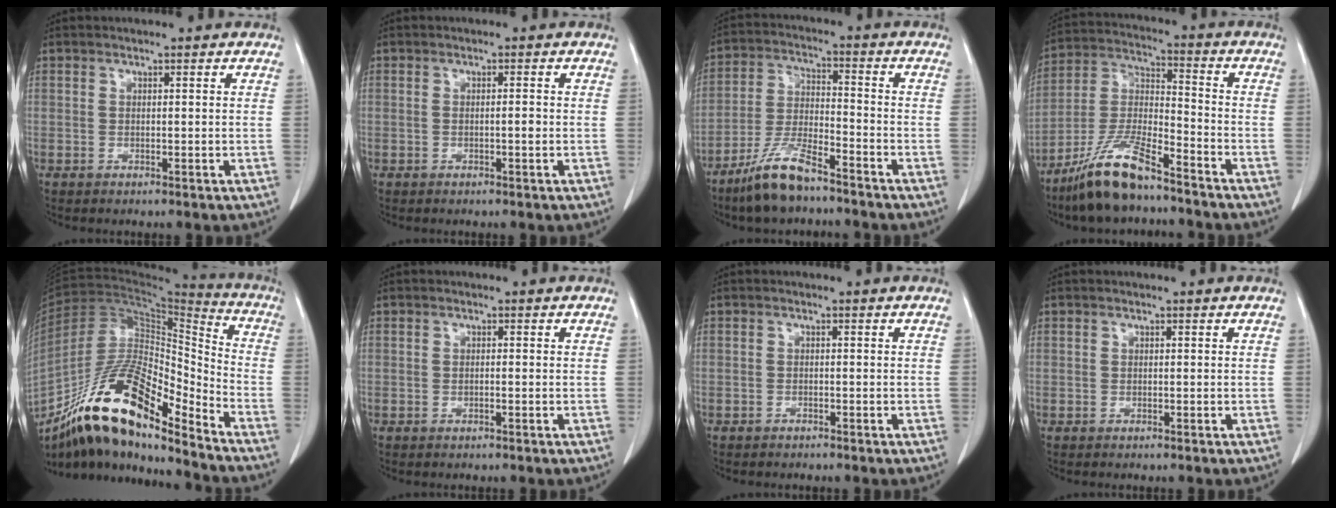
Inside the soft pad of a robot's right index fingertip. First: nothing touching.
{"total": 1.1, "force": [-0.2, 0.1, 1.1], "torque": [-0.018, 0.000, -0.004]}
{"total": 9.5, "force": [-7.3, 1.9, 5.8], "torque": [-0.124, -0.016, -0.142]}
{"total": 12.7, "force": [-9.6, 2.3, 7.9], "torque": [-0.171, -0.012, -0.184]}
{"total": 20.7, "force": [-14.4, 4.7, 14.0], "torque": [-0.270, 0.002, -0.258]}
{"total": 0.5, "force": [-0.2, 0.0, 0.5], "torque": [-0.011, -0.001, -0.002]}
{"total": 0.7, "force": [-0.7, 0.3, 0.1], "torque": [-0.007, 0.000, -0.013]}
{"total": 0.0}